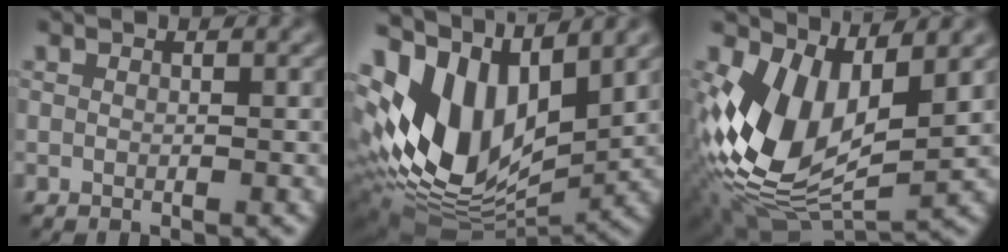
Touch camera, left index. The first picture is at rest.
{"total": 12.3, "force": [2.9, 7.6, 9.3], "torque": [-0.195, -0.005, 0.052]}
{"total": 11.0, "force": [0.0, 6.4, 8.9], "torque": [-0.189, -0.020, -0.002]}